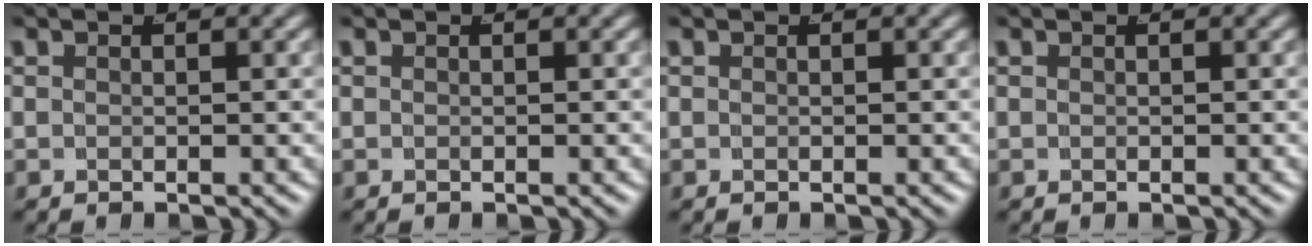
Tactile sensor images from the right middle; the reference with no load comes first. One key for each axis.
{"total": 0.0}
{"total": 0.0}
{"total": 0.0}